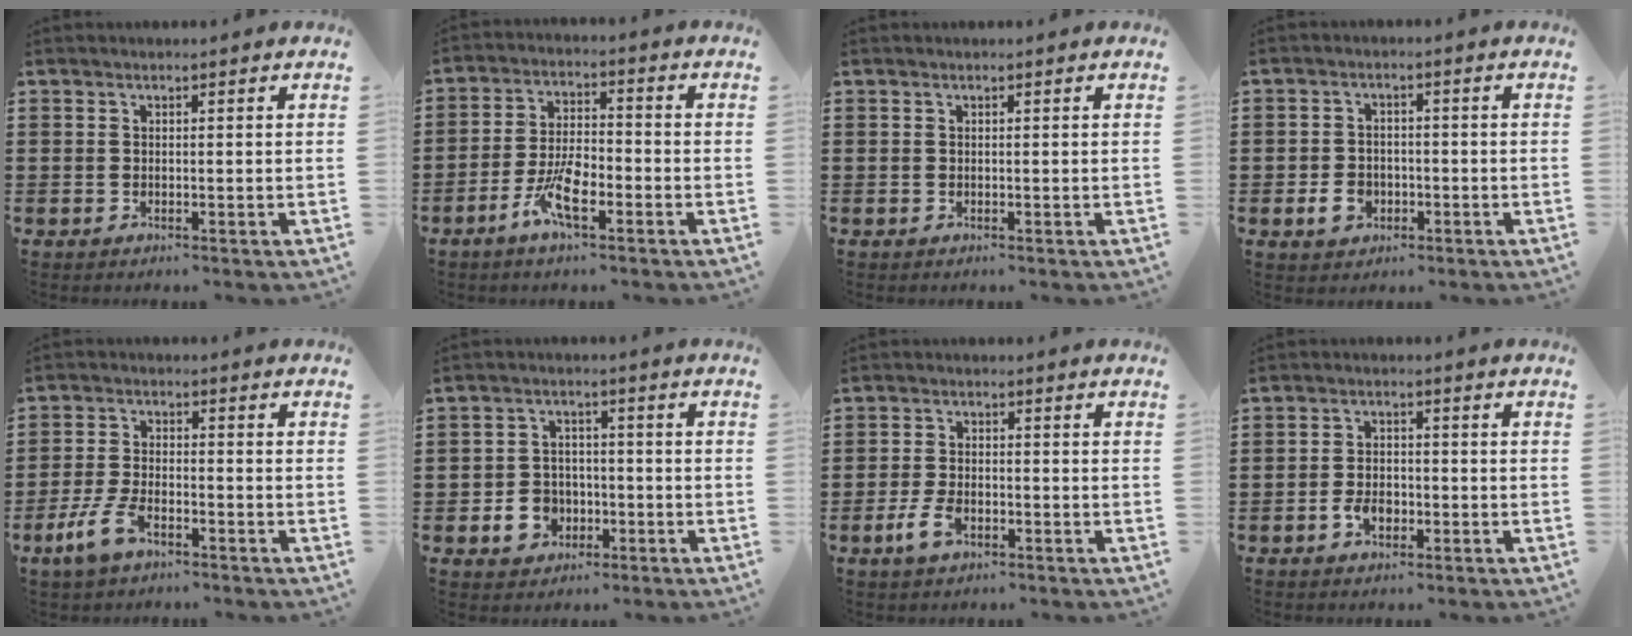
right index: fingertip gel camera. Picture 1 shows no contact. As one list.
[{"total": 6.9, "force": [-3.6, 2.3, 5.4], "torque": [-0.119, -0.003, -0.070]}, {"total": 0.0}, {"total": 3.8, "force": [-1.5, 2.8, 2.1], "torque": [-0.049, 0.000, -0.029]}, {"total": 6.0, "force": [-3.5, 2.5, 4.2], "torque": [-0.103, -0.001, -0.071]}, {"total": 5.6, "force": [-2.0, 4.7, 2.4], "torque": [-0.064, 0.007, -0.038]}, {"total": 4.2, "force": [-1.9, 2.2, 3.0], "torque": [-0.079, -0.006, -0.041]}, {"total": 3.8, "force": [-1.6, 2.4, 2.5], "torque": [-0.053, 0.003, -0.032]}]